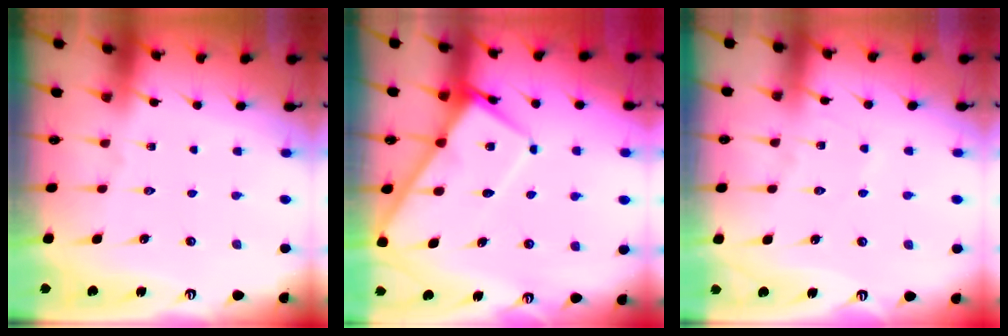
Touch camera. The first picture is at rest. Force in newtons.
{"total": 9.0, "press": 9.0, "slide": 1.1}
{"total": 3.8, "press": 3.8, "slide": 0.4}